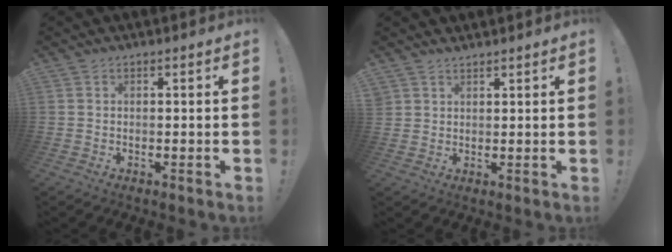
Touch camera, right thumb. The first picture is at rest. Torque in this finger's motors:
{"motor_torque": [0.32, 0.37, 0.17, 0.17, 0.00]}